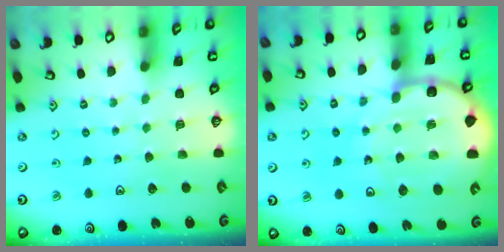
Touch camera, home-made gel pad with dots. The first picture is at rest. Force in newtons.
{"total": 12.4, "press": 12.1, "slide": 2.4}